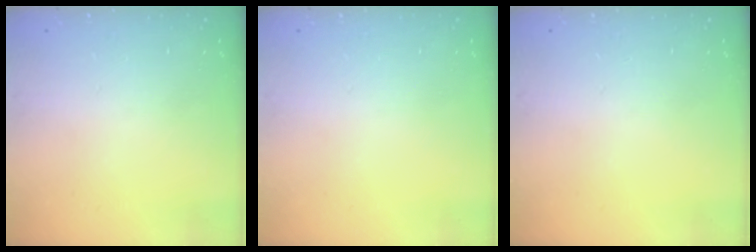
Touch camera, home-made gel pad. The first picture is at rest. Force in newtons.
{"total": 0.0}
{"total": 0.0}